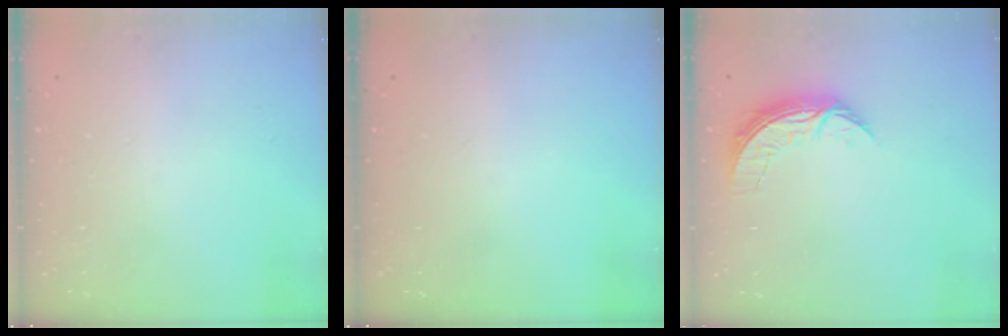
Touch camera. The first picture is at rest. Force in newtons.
{"total": 0.0}
{"total": 7.2, "press": 7.1, "slide": 0.5}